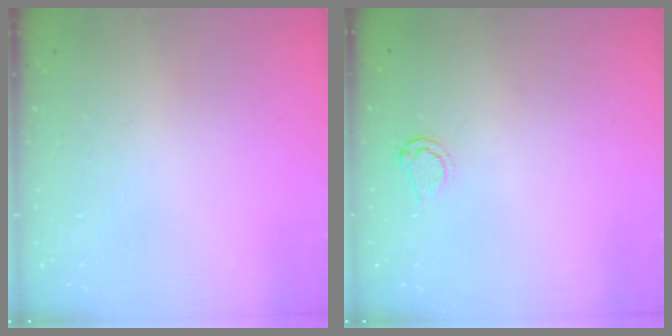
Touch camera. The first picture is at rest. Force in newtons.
{"total": 3.6, "press": 3.5, "slide": 0.5}